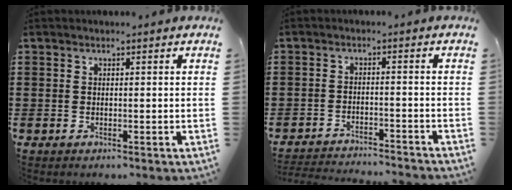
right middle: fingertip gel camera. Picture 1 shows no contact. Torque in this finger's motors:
{"motor_torque": [0.21, -0.22, 0.08, 0.06]}